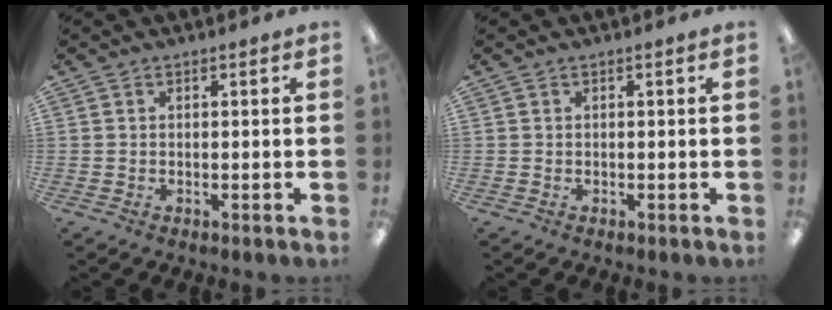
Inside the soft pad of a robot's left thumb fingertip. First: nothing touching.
{"total": 0.0}